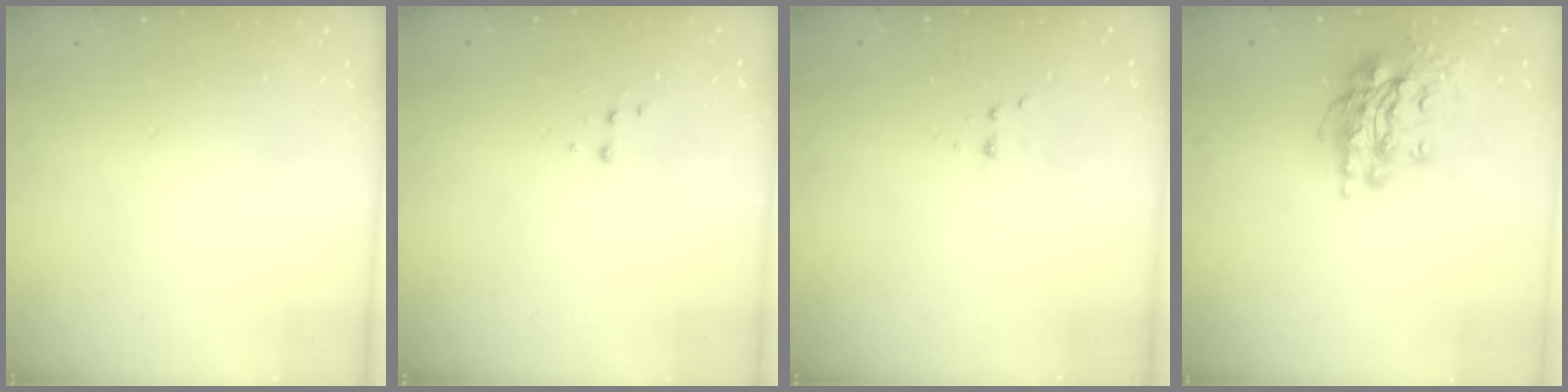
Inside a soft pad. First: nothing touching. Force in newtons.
{"total": 1.9, "press": 1.9, "slide": 0.2}
{"total": 2.9, "press": 2.7, "slide": 1.0}
{"total": 15.0, "press": 14.9, "slide": 1.6}